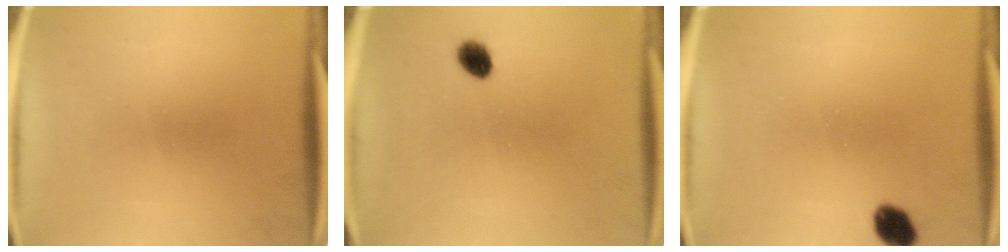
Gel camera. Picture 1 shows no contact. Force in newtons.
{"total": 3.6}
{"total": 4.3}